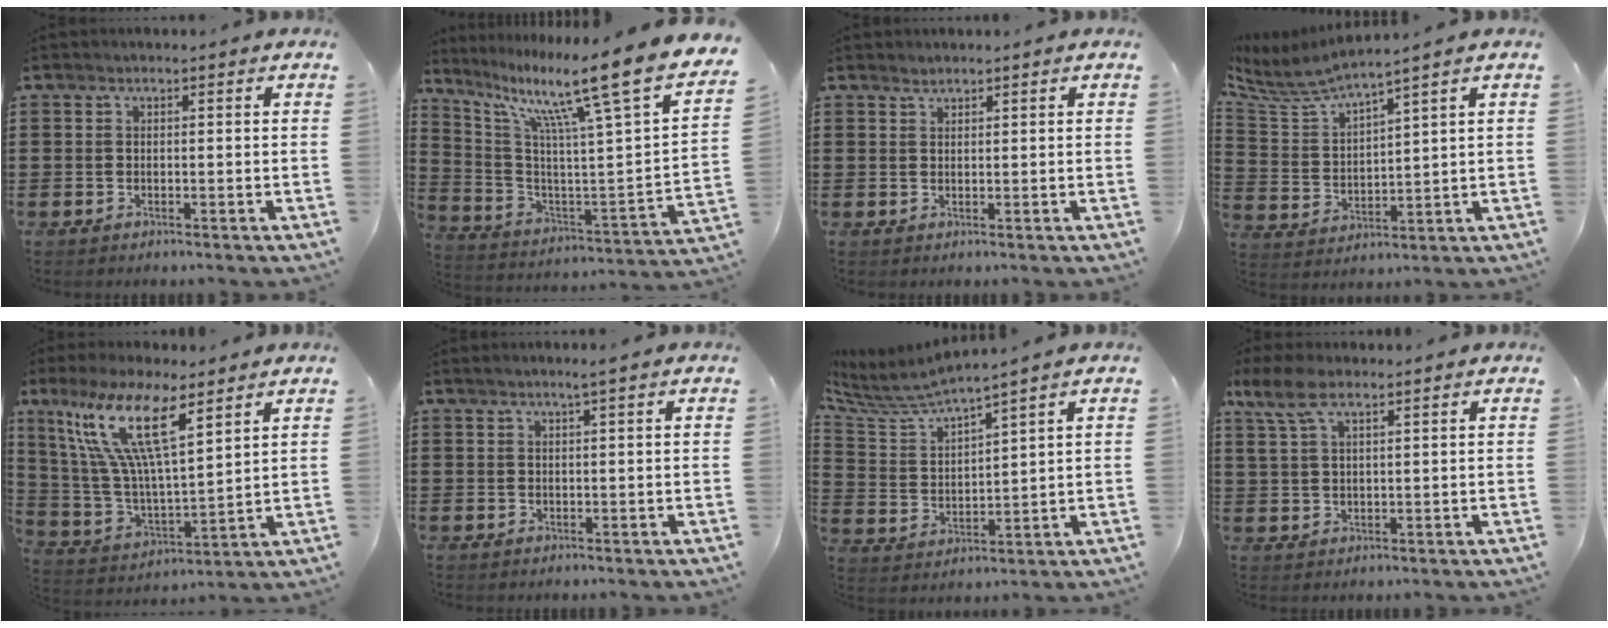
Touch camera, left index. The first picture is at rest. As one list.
[{"total": 13.6, "force": [8.9, 0.0, 10.3], "torque": [-0.192, -0.073, 0.122]}, {"total": 1.0, "force": [1.0, 0.2, 0.1], "torque": [-0.004, 0.000, 0.020]}, {"total": 4.8, "force": [4.3, 0.1, 2.0], "torque": [-0.066, -0.033, 0.068]}, {"total": 14.3, "force": [8.4, 3.6, 10.9], "torque": [-0.251, -0.031, 0.143]}, {"total": 1.6, "force": [0.9, -0.2, 1.2], "torque": [-0.023, -0.002, 0.017]}, {"total": 5.2, "force": [4.7, 0.2, 2.1], "torque": [-0.070, -0.035, 0.074]}, {"total": 6.0, "force": [3.8, 1.9, 4.3], "torque": [-0.100, 0.002, 0.068]}]